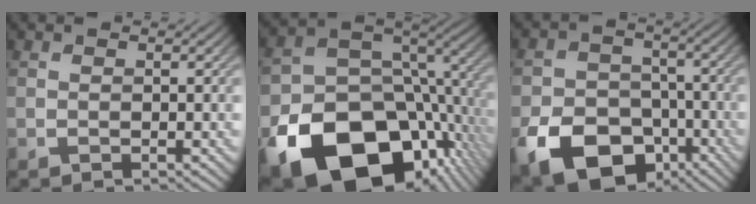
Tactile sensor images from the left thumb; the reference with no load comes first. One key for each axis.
{"total": 21.0, "fx": -9.5, "fy": 14.7, "fz": 11.5, "tx": -0.221, "ty": -0.060, "tz": -0.119}
{"total": 13.8, "fx": -7.2, "fy": 9.4, "fz": 7.2, "tx": -0.145, "ty": -0.045, "tz": -0.122}